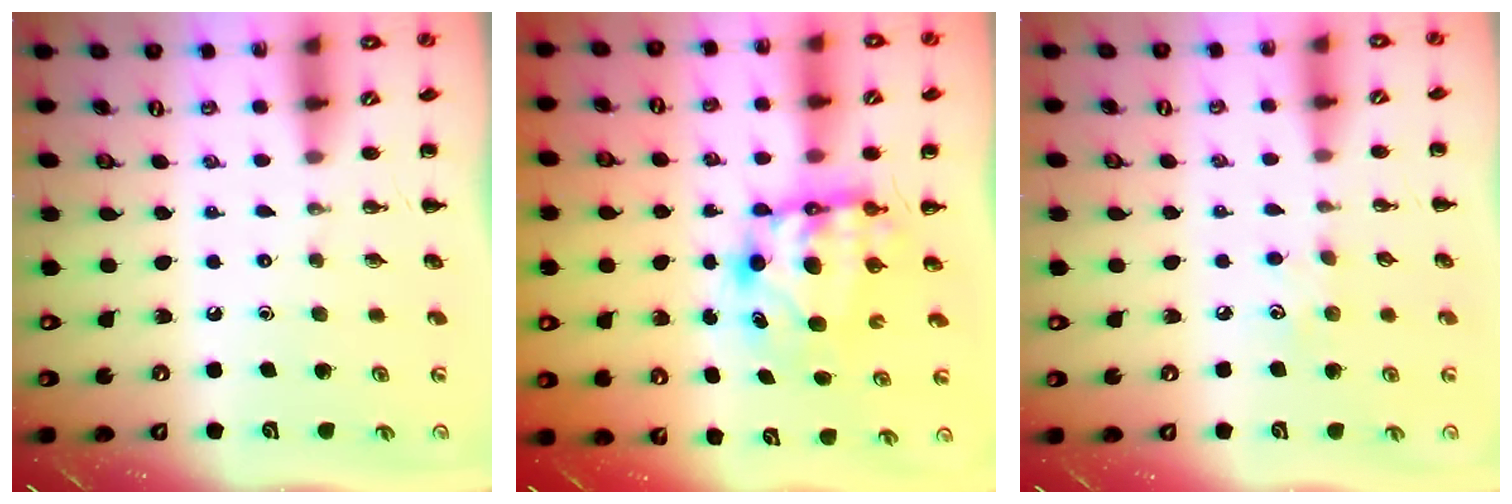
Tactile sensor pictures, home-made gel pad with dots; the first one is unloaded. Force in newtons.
{"total": 8.1, "press": 7.9, "slide": 1.8}
{"total": 5.2, "press": 5.0, "slide": 1.3}